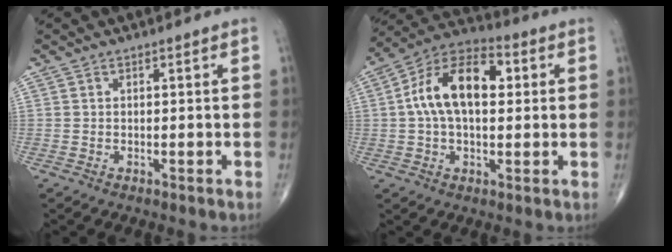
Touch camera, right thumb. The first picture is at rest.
{"total": 14.9, "force": [2.2, 8.3, 12.1], "torque": [-0.207, 0.032, 0.028]}